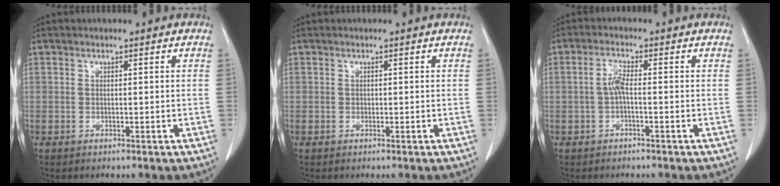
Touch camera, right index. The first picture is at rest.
{"total": 0.0}
{"total": 2.6, "force": [-0.4, 0.4, 2.5], "torque": [-0.050, 0.005, -0.007]}